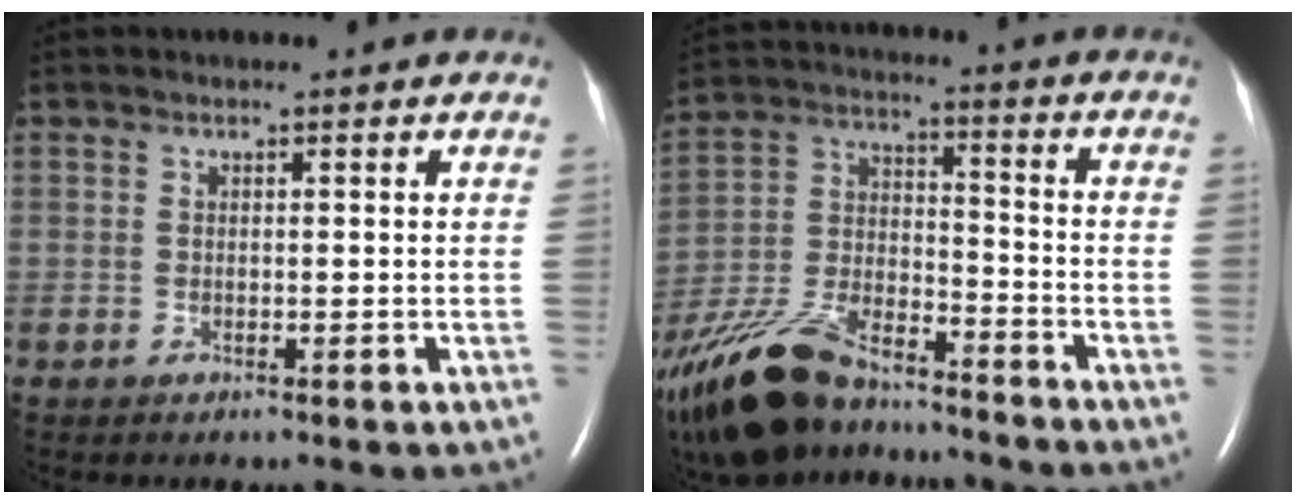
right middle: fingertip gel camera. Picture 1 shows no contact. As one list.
[{"total": 18.3, "force": [-14.6, 5.8, 9.4], "torque": [-0.221, -0.017, -0.268]}]